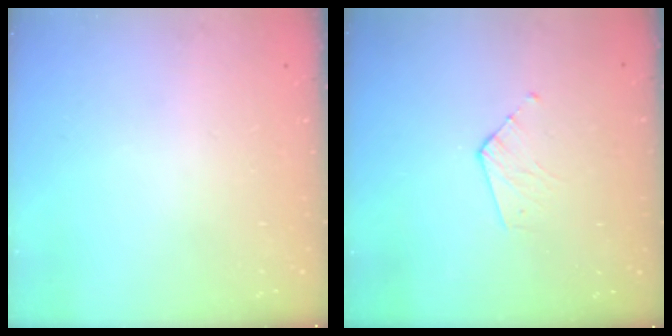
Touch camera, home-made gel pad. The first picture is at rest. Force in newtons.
{"total": 3.7, "press": 3.7, "slide": 0.4}